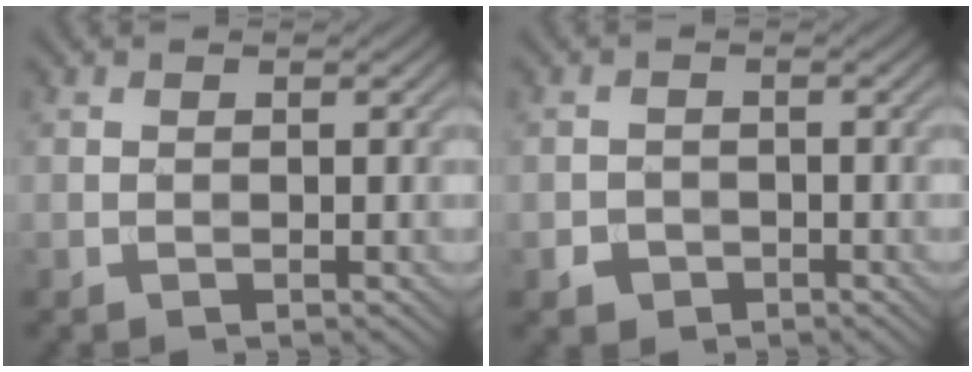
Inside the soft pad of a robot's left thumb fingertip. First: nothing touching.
{"total": 2.0, "force": [-1.1, 1.6, 0.5], "torque": [-0.005, -0.004, -0.022]}